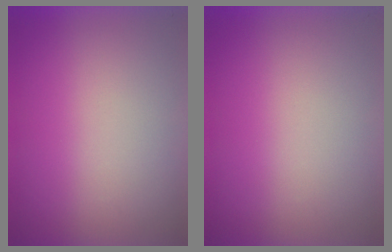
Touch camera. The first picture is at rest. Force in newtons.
{"total": 0.0}